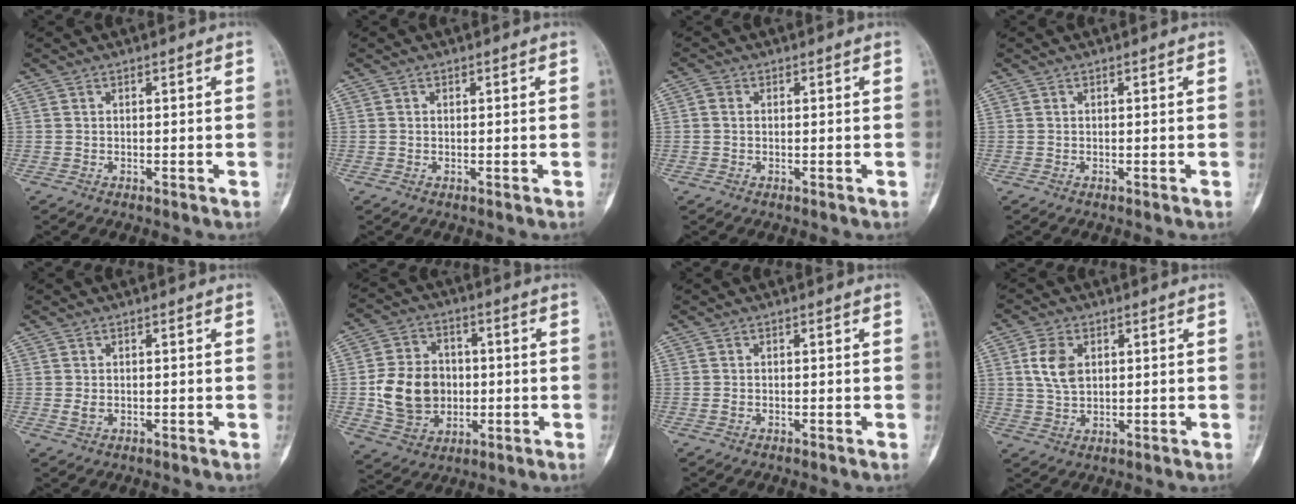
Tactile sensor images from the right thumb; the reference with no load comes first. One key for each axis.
{"total": 0.0}
{"total": 1.2, "fx": -0.1, "fy": 1.0, "fz": 0.8, "tx": -0.011, "ty": 0.002, "tz": -0.005}
{"total": 0.0}
{"total": 1.4, "fx": -0.1, "fy": 1.0, "fz": 1.0, "tx": -0.019, "ty": -0.001, "tz": 0.002}
{"total": 13.6, "fx": -0.8, "fy": 11.1, "fz": 7.8, "tx": -0.112, "ty": 0.009, "tz": -0.007}
{"total": 0.5, "fx": -0.2, "fy": 0.4, "fz": 0.3, "tx": -0.010, "ty": 0.000, "tz": -0.004}
{"total": 6.2, "fx": 1.5, "fy": 4.1, "fz": 4.4, "tx": -0.082, "ty": -0.003, "tz": 0.029}